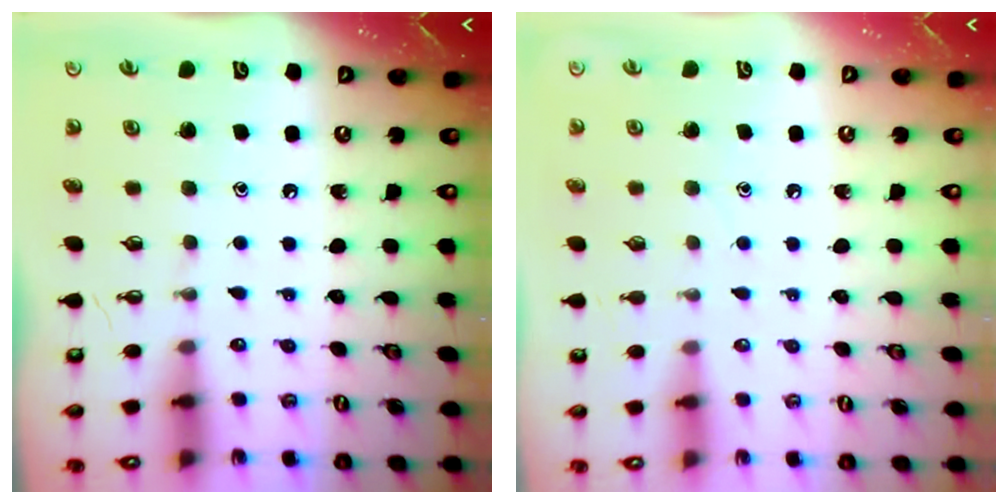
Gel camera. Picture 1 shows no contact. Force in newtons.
{"total": 2.9, "press": 2.9, "slide": 0.3}